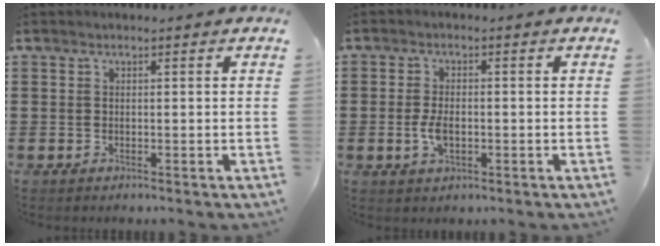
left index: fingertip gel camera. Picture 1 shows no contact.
{"total": 3.9, "force": [-0.7, 1.9, 3.3], "torque": [-0.074, -0.001, -0.015]}